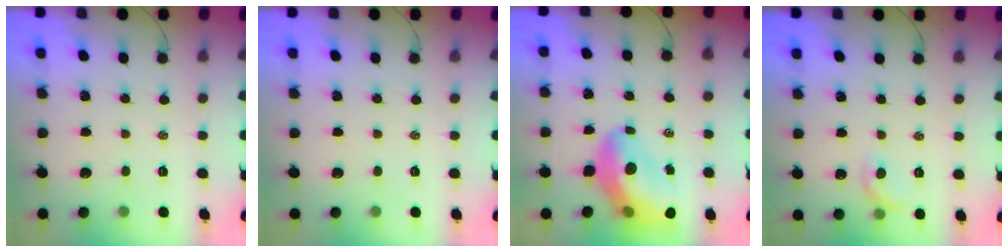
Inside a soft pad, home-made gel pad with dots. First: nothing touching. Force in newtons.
{"total": 0.0}
{"total": 13.3, "press": 12.6, "slide": 4.0}
{"total": 6.5, "press": 6.3, "slide": 1.4}